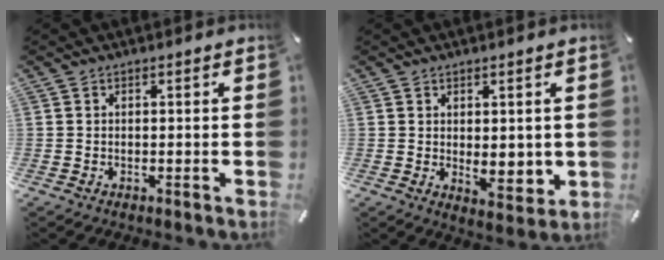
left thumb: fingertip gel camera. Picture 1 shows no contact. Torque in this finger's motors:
{"motor_torque": [0.31, 0.27, 0.05, 0.01, 0.06]}